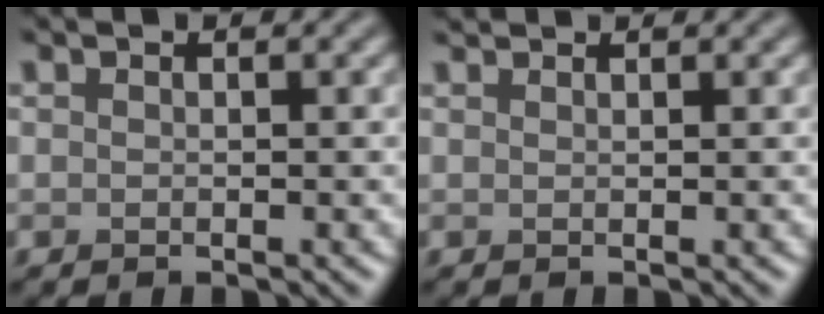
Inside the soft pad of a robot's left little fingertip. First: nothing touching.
{"total": 1.3, "force": [1.3, 0.1, 0.3], "torque": [-0.010, -0.001, 0.016]}